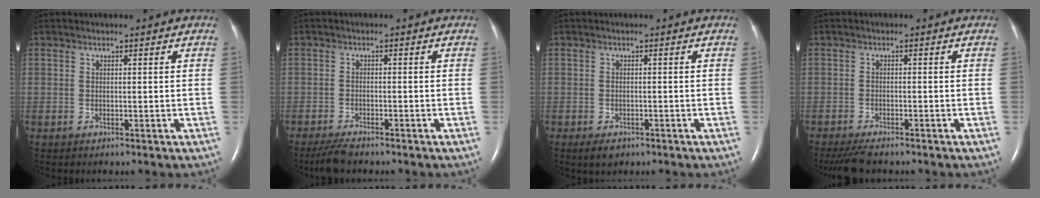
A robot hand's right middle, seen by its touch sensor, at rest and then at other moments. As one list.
[{"total": 3.6, "force": [-3.0, 0.7, 1.8], "torque": [-0.043, -0.010, -0.052]}, {"total": 2.6, "force": [-1.6, 1.4, 1.4], "torque": [-0.028, -0.003, -0.016]}, {"total": 5.2, "force": [-4.3, 1.2, 2.6], "torque": [-0.046, -0.013, -0.069]}]